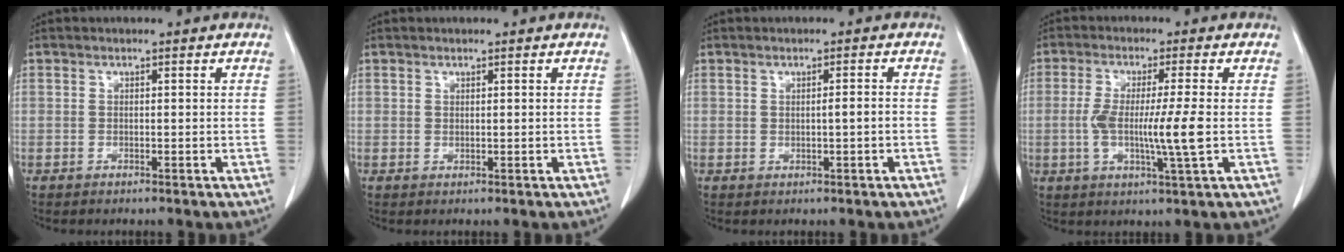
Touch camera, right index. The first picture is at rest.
{"total": 0.0}
{"total": 1.7, "force": [-0.1, 0.2, 1.7], "torque": [-0.033, 0.000, 0.000]}
{"total": 8.8, "force": [-1.0, 0.0, 8.7], "torque": [-0.167, -0.009, -0.021]}